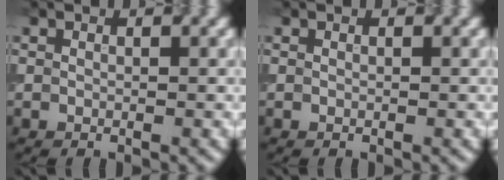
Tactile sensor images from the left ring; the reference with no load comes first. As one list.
[{"total": 0.0}]